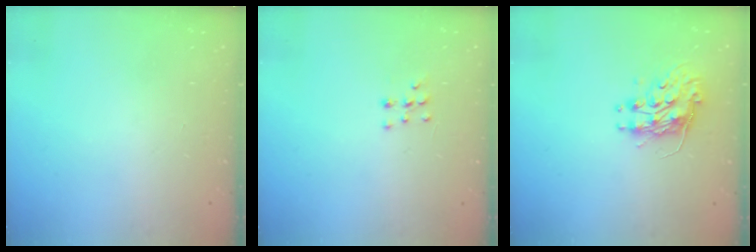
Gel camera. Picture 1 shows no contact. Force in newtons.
{"total": 5.9, "press": 5.8, "slide": 1.1}
{"total": 9.0, "press": 9.0, "slide": 0.2}